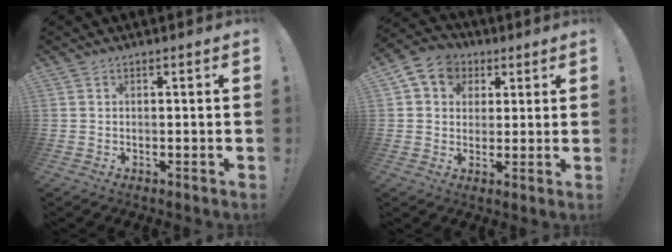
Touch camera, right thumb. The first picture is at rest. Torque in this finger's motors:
{"motor_torque": [0.43, 0.52, 0.54, -0.19, 0.06]}